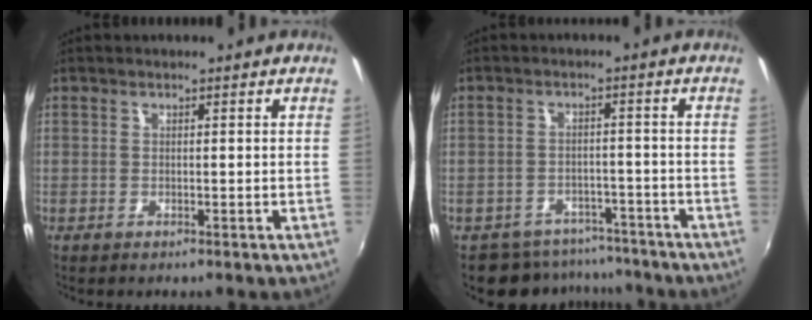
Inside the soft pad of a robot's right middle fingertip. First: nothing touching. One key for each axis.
{"total": 9.3, "fx": -8.0, "fy": 4.5, "fz": 1.3, "tx": -0.030, "ty": 0.015, "tz": -0.104}